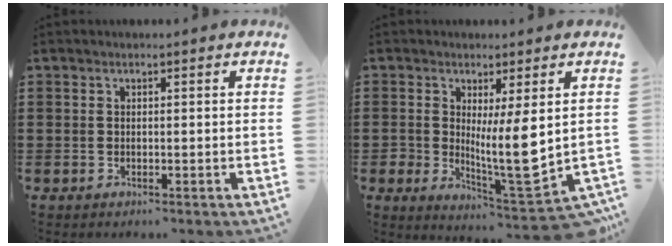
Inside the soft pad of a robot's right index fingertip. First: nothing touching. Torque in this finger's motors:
{"motor_torque": [2.14, 0.00, 0.42, 0.16]}